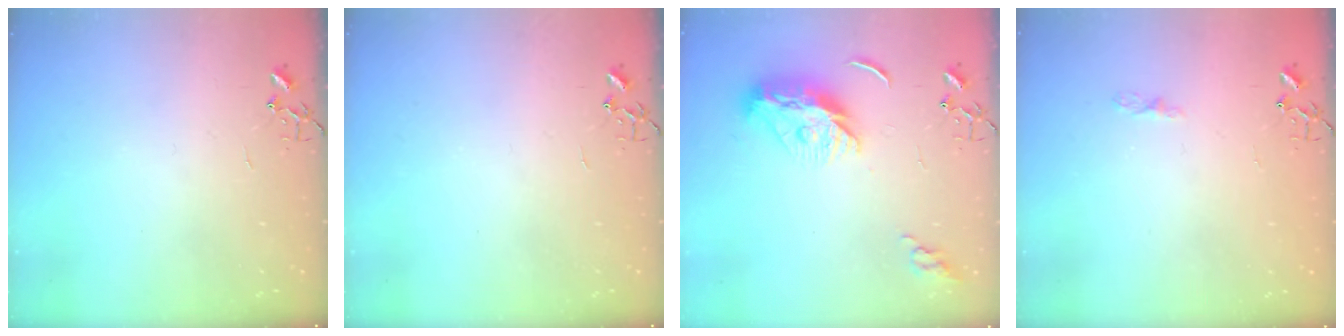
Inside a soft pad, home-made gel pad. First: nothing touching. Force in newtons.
{"total": 0.0}
{"total": 11.9, "press": 11.9, "slide": 0.9}
{"total": 3.9, "press": 3.8, "slide": 0.5}